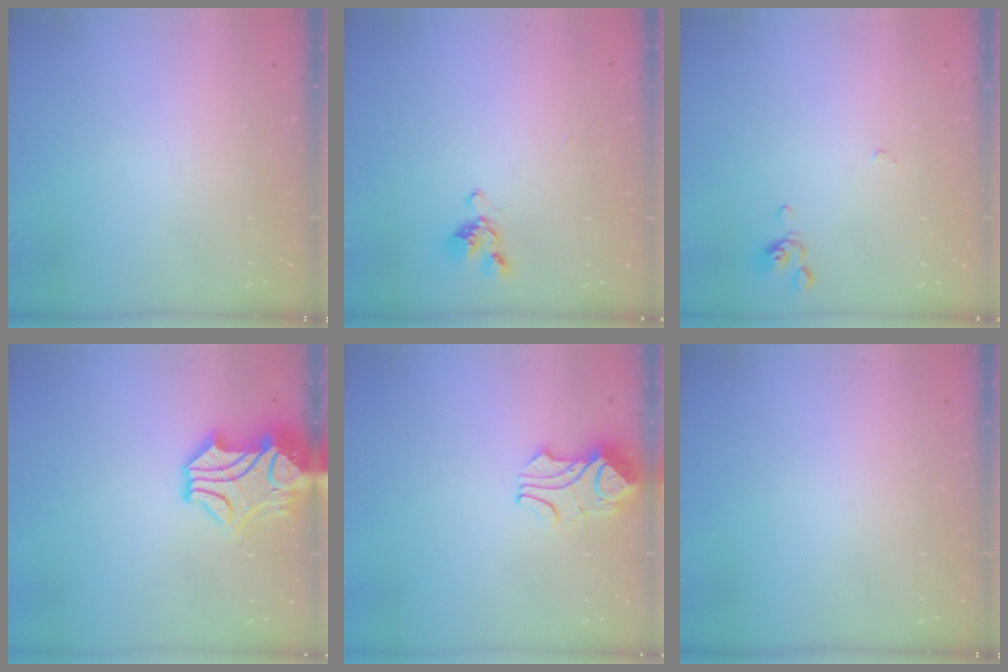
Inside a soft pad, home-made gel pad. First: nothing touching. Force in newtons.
{"total": 2.7, "press": 2.5, "slide": 0.8}
{"total": 0.0}
{"total": 6.2, "press": 6.0, "slide": 1.3}
{"total": 3.5, "press": 3.4, "slide": 1.0}
{"total": 0.0}